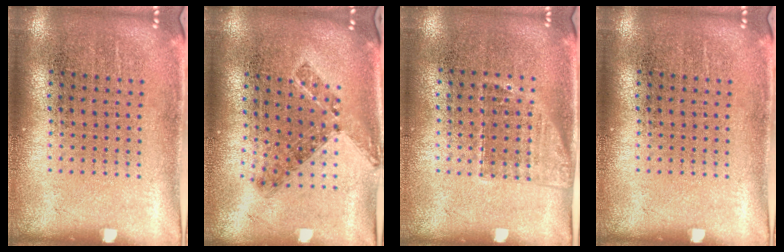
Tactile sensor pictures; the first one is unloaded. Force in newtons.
{"total": 0.8, "press": 0.8, "slide": 0.2}
{"total": 1.2, "press": 1.0, "slide": 0.8}
{"total": 0.0}